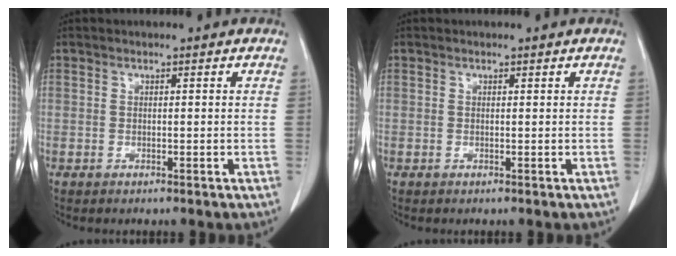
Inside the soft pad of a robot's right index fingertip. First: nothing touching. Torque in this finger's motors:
{"motor_torque": [0.07, -0.05, 0.04, 0.00]}